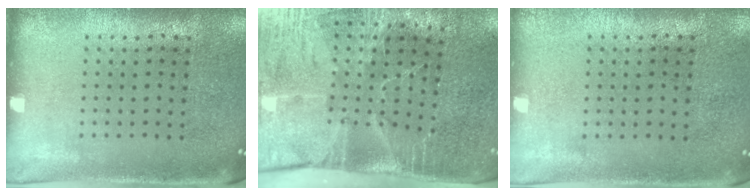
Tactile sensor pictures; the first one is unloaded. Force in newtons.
{"total": 4.3, "press": 3.6, "slide": 2.4}
{"total": 0.0}